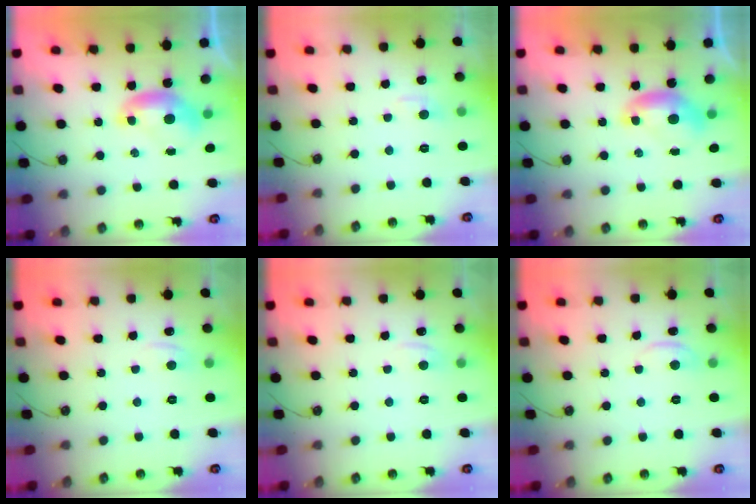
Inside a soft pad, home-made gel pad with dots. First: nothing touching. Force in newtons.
{"total": 1.0, "press": 0.7, "slide": 0.8}
{"total": 0.0}
{"total": 1.2, "press": 1.2, "slide": 0.3}
{"total": 1.2, "press": 1.2, "slide": 0.3}
{"total": 0.8, "press": 0.7, "slide": 0.4}